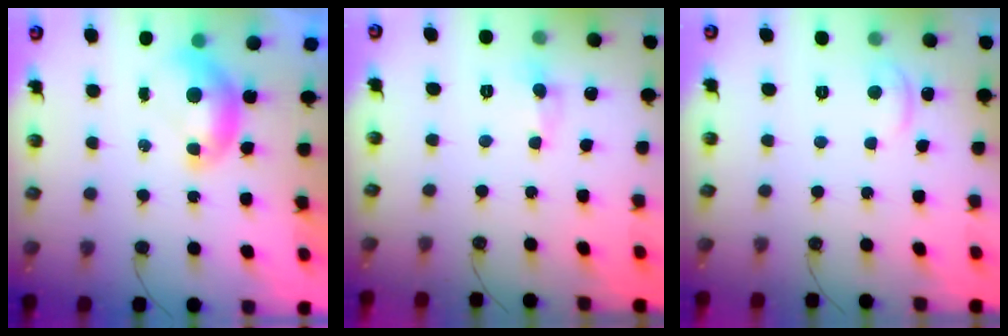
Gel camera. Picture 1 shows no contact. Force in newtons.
{"total": 1.0, "press": 0.9, "slide": 0.6}
{"total": 2.1, "press": 2.1, "slide": 0.2}